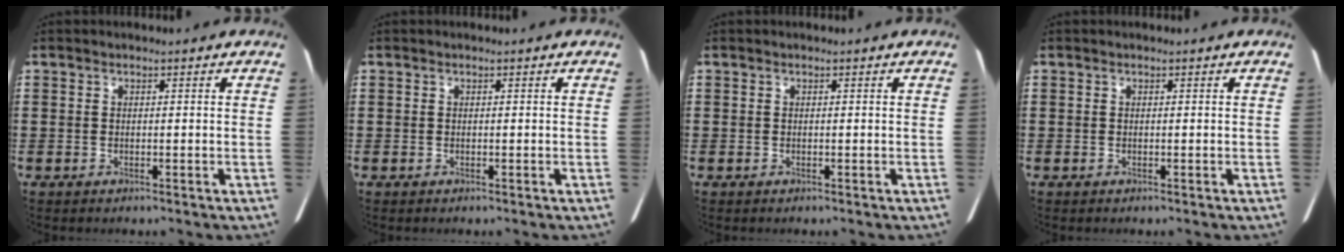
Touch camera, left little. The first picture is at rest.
{"total": 0.0}
{"total": 0.0}
{"total": 0.0}